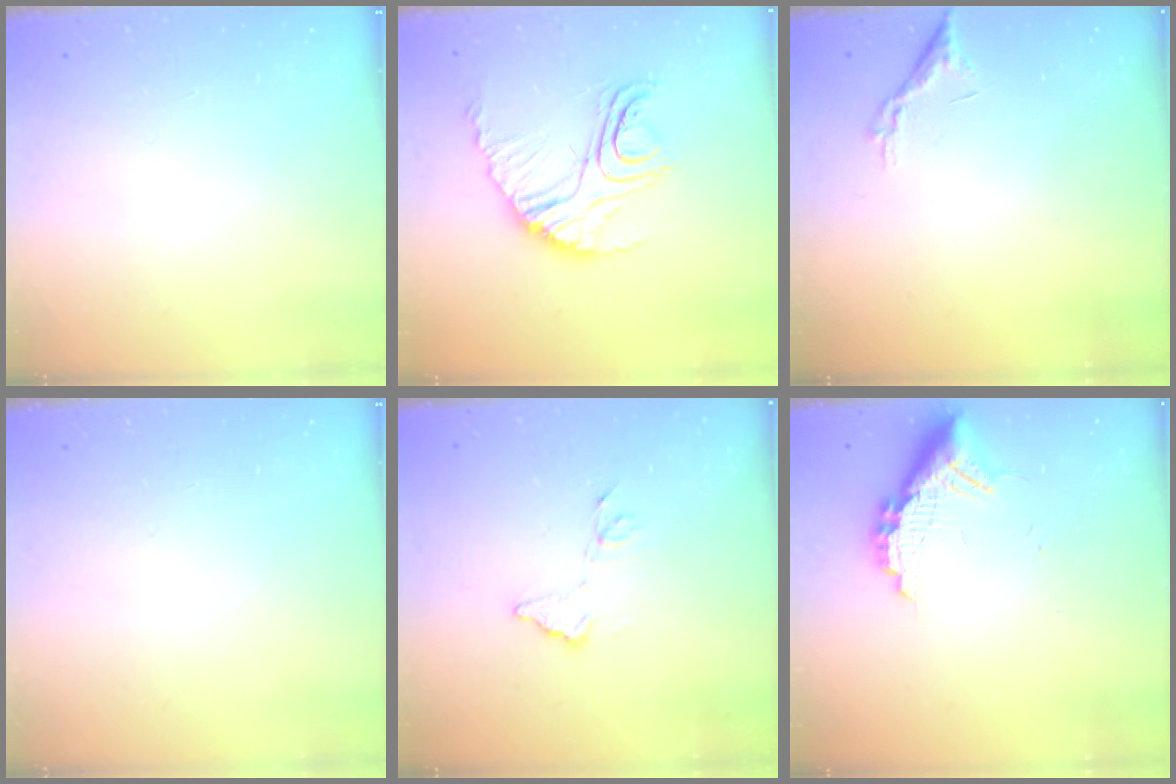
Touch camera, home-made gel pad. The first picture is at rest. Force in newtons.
{"total": 16.4, "press": 16.4, "slide": 1.5}
{"total": 6.8, "press": 6.8, "slide": 0.4}
{"total": 0.0}
{"total": 8.0, "press": 8.0, "slide": 0.4}
{"total": 10.9, "press": 10.8, "slide": 0.9}